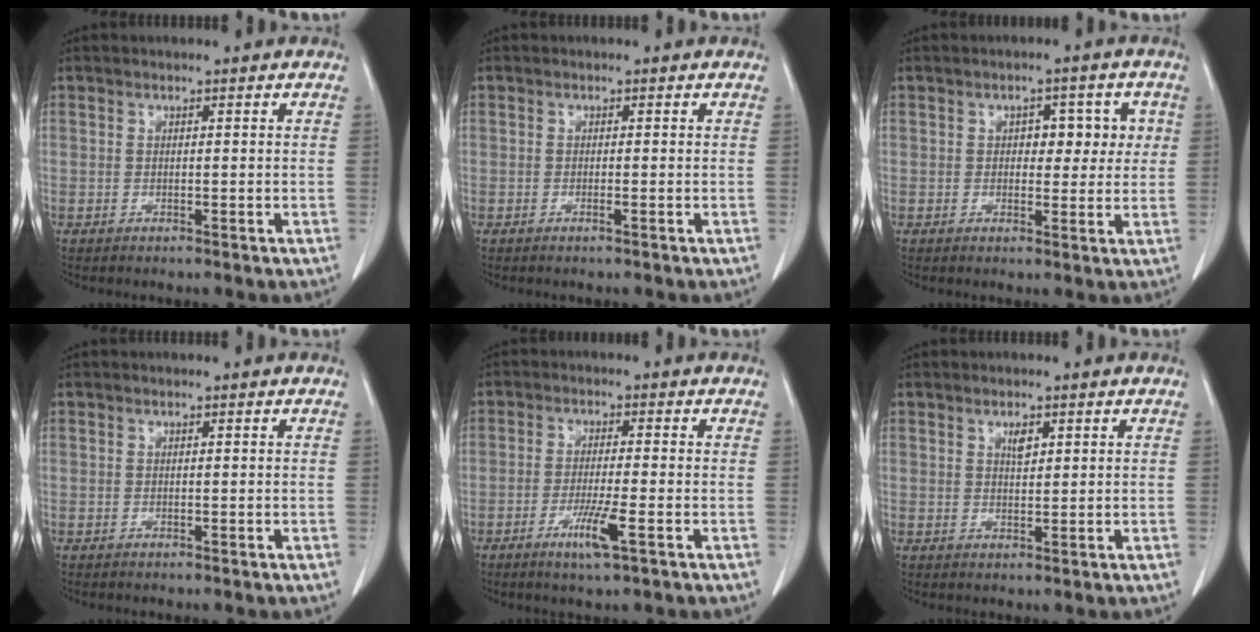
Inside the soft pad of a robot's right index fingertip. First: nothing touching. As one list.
[{"total": 0.5, "force": [-0.3, -0.1, 0.5], "torque": [-0.009, 0.000, -0.005]}, {"total": 5.1, "force": [1.1, 3.0, 3.9], "torque": [-0.038, 0.014, 0.014]}, {"total": 0.0}, {"total": 5.4, "force": [-2.5, -0.1, 4.8], "torque": [-0.091, -0.012, -0.046]}, {"total": 1.9, "force": [1.0, 0.8, 1.4], "torque": [-0.024, -0.003, 0.018]}]